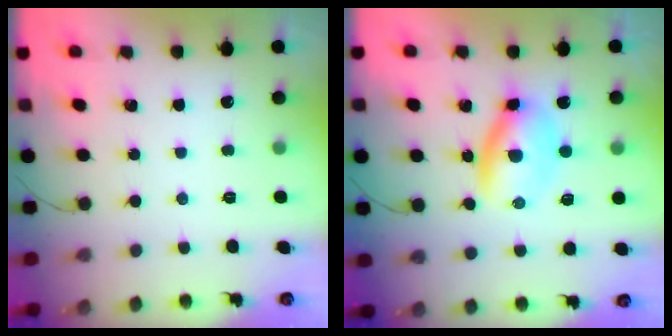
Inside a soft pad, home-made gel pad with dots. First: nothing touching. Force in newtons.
{"total": 5.6, "press": 5.5, "slide": 1.2}